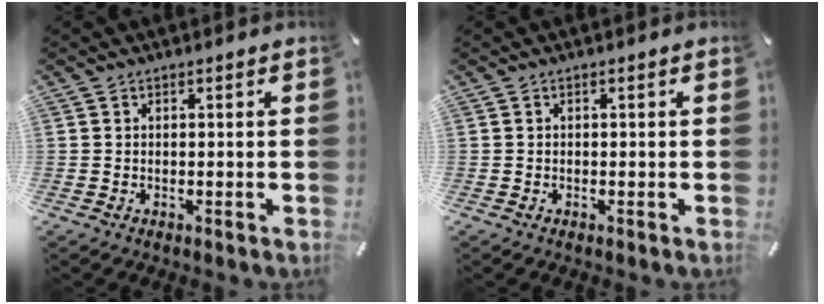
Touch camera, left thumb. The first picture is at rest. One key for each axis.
{"total": 0.0}